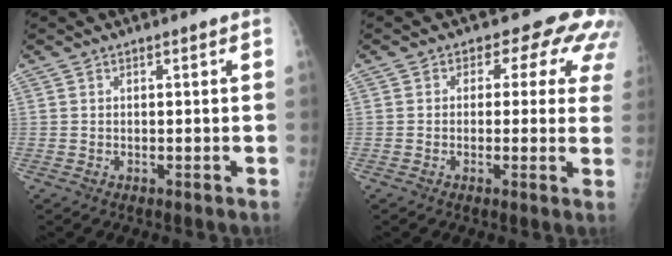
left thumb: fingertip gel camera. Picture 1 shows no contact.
{"total": 9.7, "force": [4.5, 6.1, 6.0], "torque": [-0.019, -0.008, 0.030]}